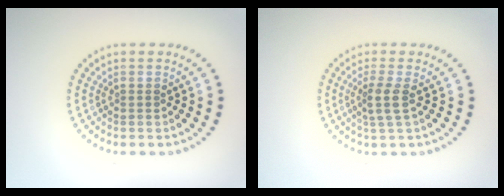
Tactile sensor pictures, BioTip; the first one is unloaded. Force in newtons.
{"total": 2.1, "press": 1.7, "slide": 1.3}